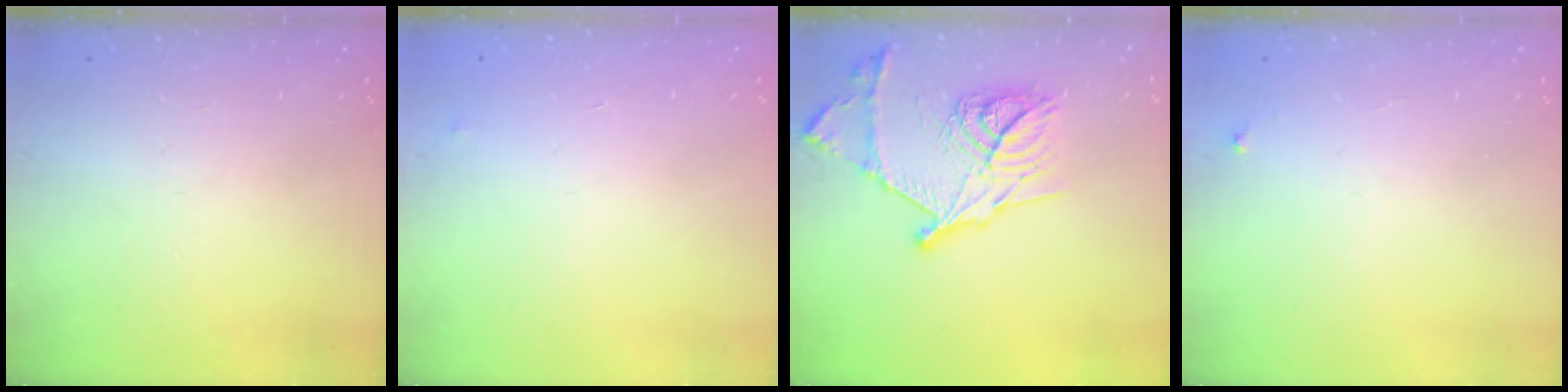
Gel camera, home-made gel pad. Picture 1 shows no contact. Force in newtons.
{"total": 2.5, "press": 2.5, "slide": 0.4}
{"total": 18.8, "press": 18.8, "slide": 1.3}
{"total": 2.2, "press": 2.2, "slide": 0.1}